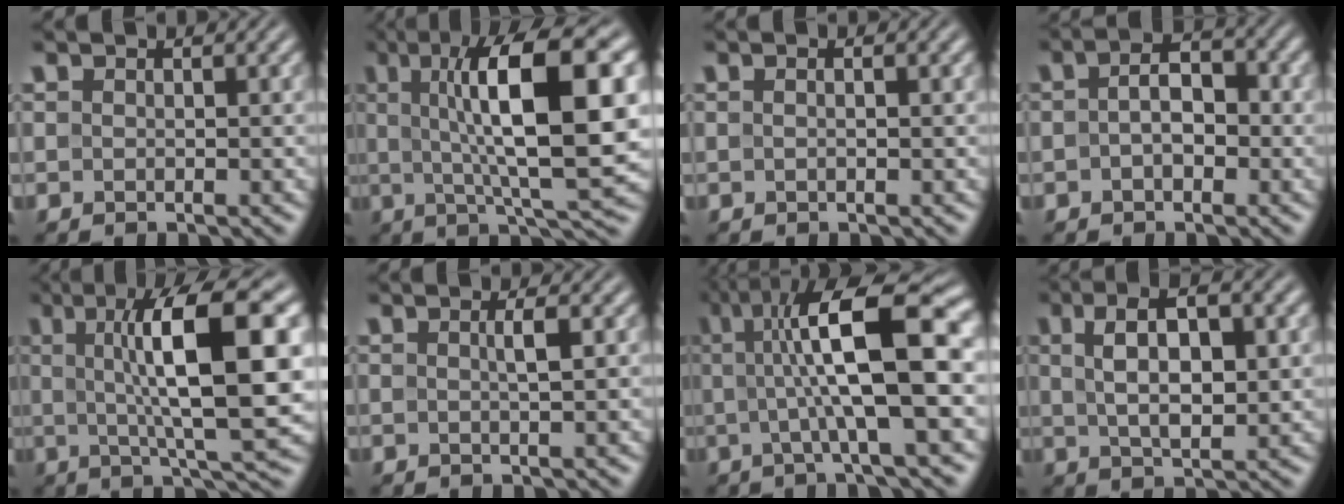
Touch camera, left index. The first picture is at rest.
{"total": 12.5, "force": [2.5, 2.9, 11.8], "torque": [-0.169, 0.008, 0.041]}
{"total": 1.5, "force": [0.5, 0.5, 1.3], "torque": [-0.012, -0.008, -0.005]}
{"total": 3.2, "force": [-0.1, 2.0, 2.6], "torque": [-0.040, 0.005, -0.009]}
{"total": 11.6, "force": [2.1, 2.5, 11.1], "torque": [-0.155, 0.009, 0.034]}
{"total": 1.4, "force": [0.2, 0.2, 1.4], "torque": [-0.023, 0.005, -0.001]}
{"total": 11.4, "force": [1.3, 2.5, 11.1], "torque": [-0.162, 0.015, 0.018]}
{"total": 7.2, "force": [1.8, 3.0, 6.2], "torque": [-0.102, 0.007, 0.030]}